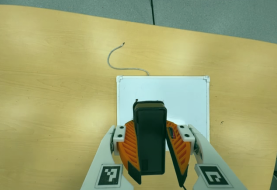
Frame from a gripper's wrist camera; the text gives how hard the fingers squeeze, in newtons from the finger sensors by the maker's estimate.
{"total": 9.3, "left": 9.4, "right": 9.3}